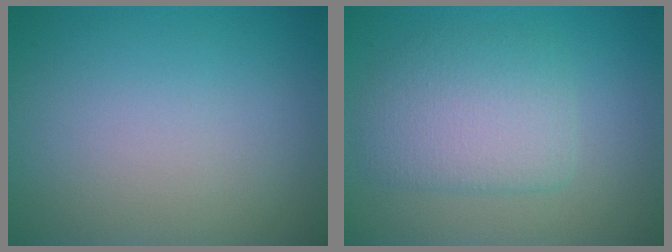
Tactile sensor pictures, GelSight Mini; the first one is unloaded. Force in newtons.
{"total": 4.4, "press": 4.4, "slide": 0.4}